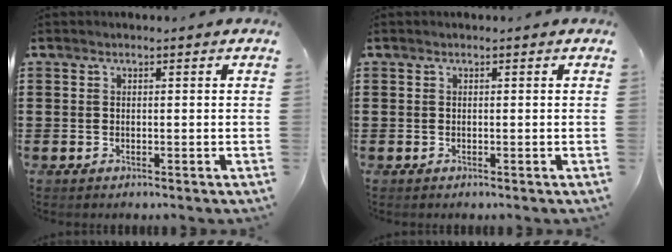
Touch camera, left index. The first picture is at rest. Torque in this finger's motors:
{"motor_torque": [0.00, 0.00, 0.00, 0.00]}